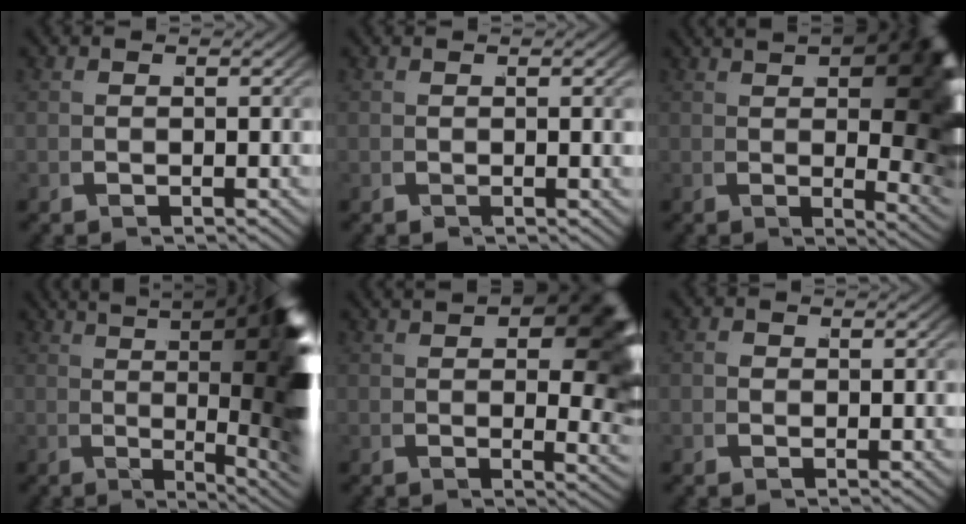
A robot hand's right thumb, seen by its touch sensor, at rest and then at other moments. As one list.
[{"total": 1.0, "force": [0.2, 0.4, 0.9], "torque": [-0.024, 0.001, 0.004]}, {"total": 17.0, "force": [2.6, 6.9, 15.4], "torque": [-0.168, -0.010, 0.046]}, {"total": 24.0, "force": [3.0, 8.8, 22.1], "torque": [-0.280, -0.003, 0.043]}, {"total": 12.5, "force": [2.6, 5.7, 10.7], "torque": [-0.106, -0.007, 0.039]}, {"total": 0.7, "force": [0.1, 0.6, 0.3], "torque": [-0.013, -0.003, 0.002]}]